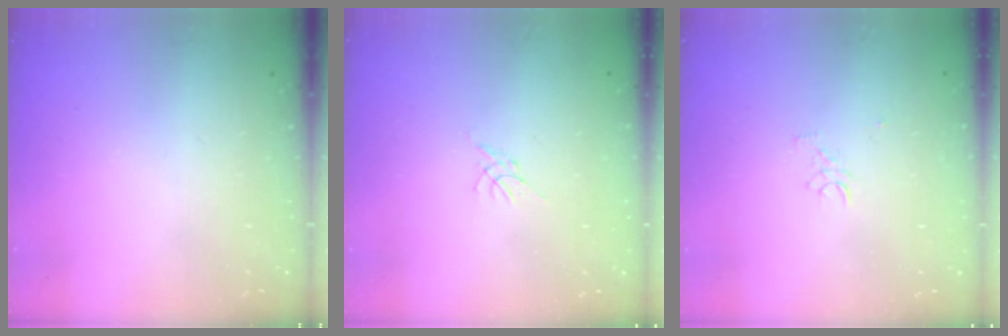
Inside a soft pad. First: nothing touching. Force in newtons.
{"total": 0.0}
{"total": 2.6, "press": 2.6, "slide": 0.1}